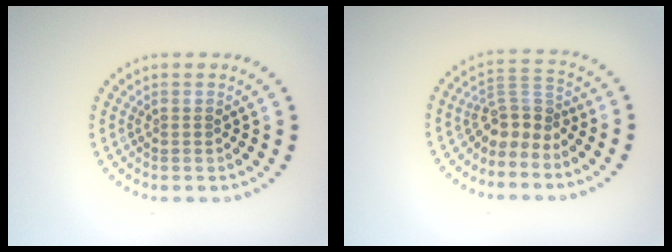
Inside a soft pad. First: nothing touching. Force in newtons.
{"total": 3.2, "press": 2.3, "slide": 2.2}